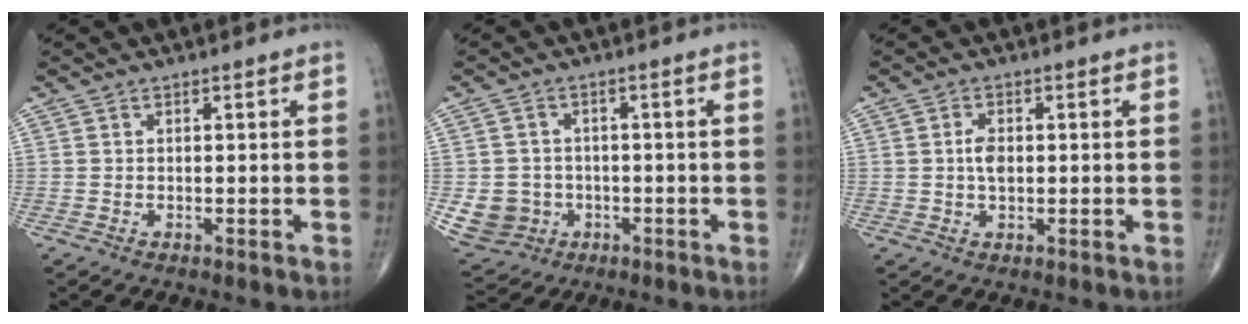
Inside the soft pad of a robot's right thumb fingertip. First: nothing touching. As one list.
[{"total": 7.3, "force": [-1.4, 6.9, 1.8], "torque": [-0.021, 0.010, -0.014]}, {"total": 3.1, "force": [0.2, 1.7, 2.5], "torque": [-0.046, 0.001, 0.002]}]